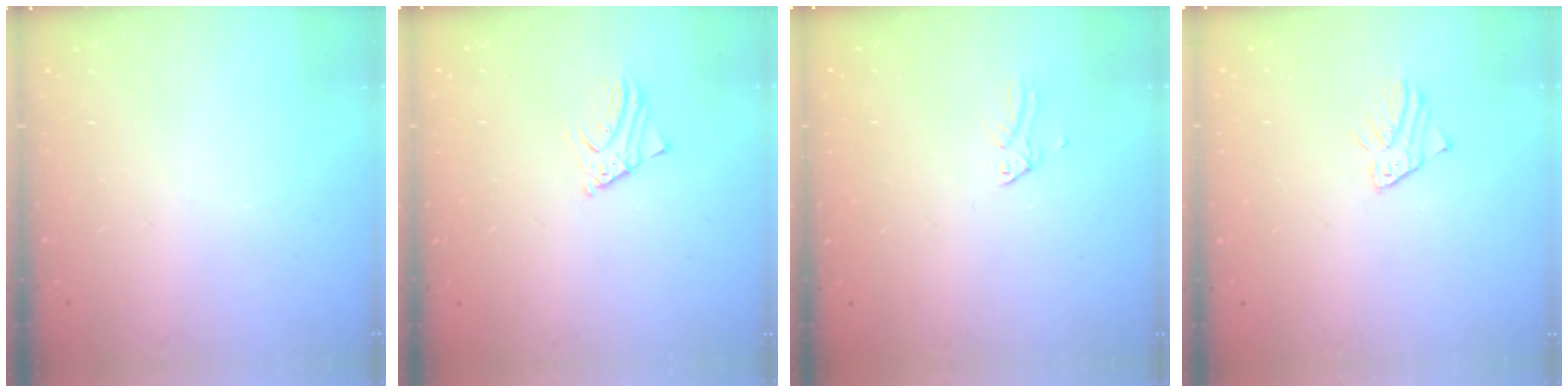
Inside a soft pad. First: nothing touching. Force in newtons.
{"total": 2.4, "press": 2.4, "slide": 0.1}
{"total": 0.0}
{"total": 1.5, "press": 1.5, "slide": 0.1}